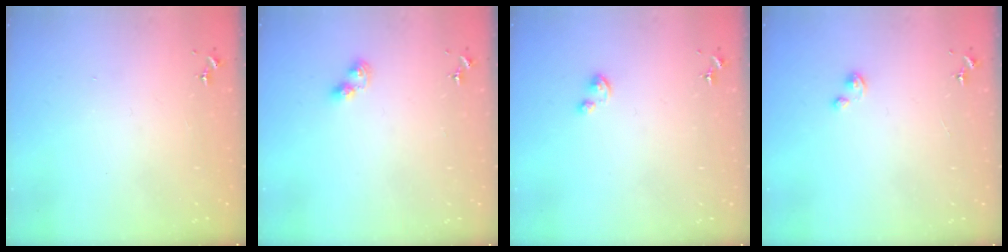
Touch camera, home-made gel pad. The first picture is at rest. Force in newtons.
{"total": 4.9, "press": 4.8, "slide": 0.5}
{"total": 2.5, "press": 2.5, "slide": 0.3}
{"total": 1.9, "press": 1.9, "slide": 0.1}